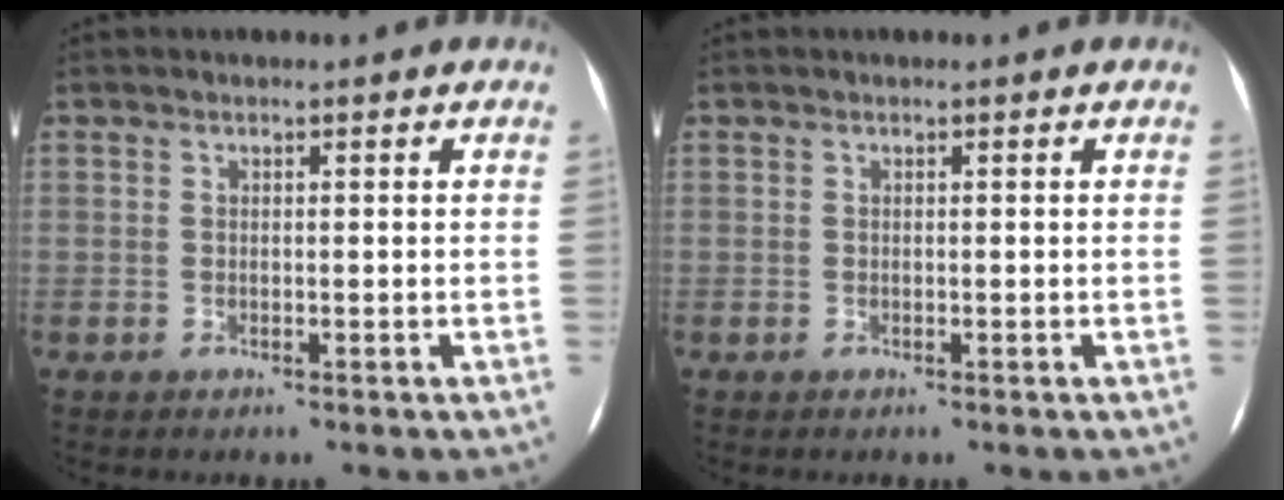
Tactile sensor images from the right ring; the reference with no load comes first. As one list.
[{"total": 0.0}]